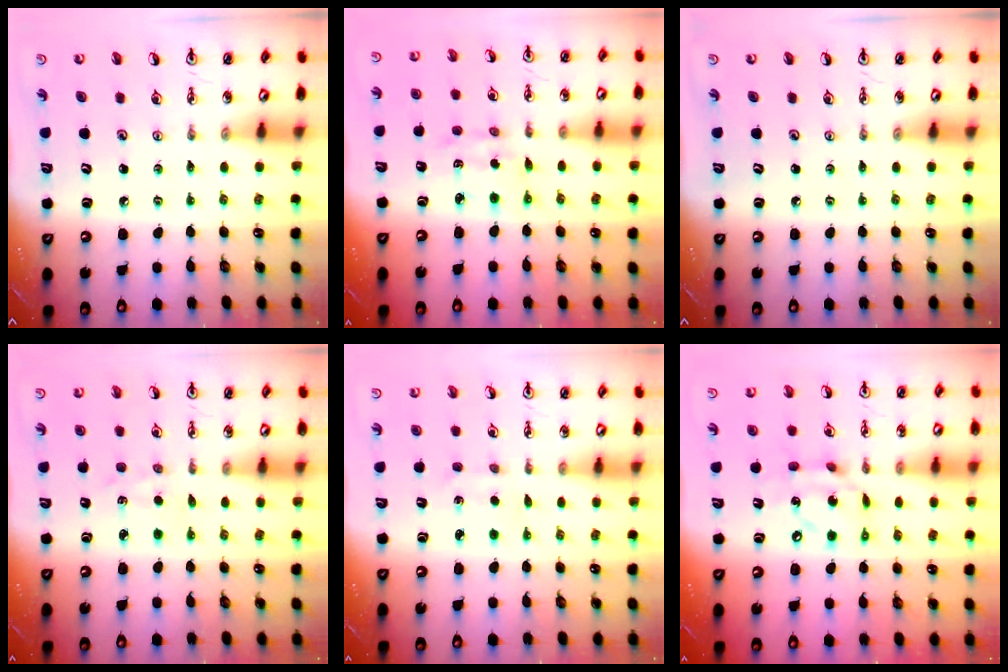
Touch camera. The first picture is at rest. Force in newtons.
{"total": 2.9, "press": 2.9, "slide": 0.2}
{"total": 0.0}
{"total": 2.3, "press": 2.3, "slide": 0.2}
{"total": 0.9, "press": 0.9, "slide": 0.2}
{"total": 12.4, "press": 12.4, "slide": 0.9}